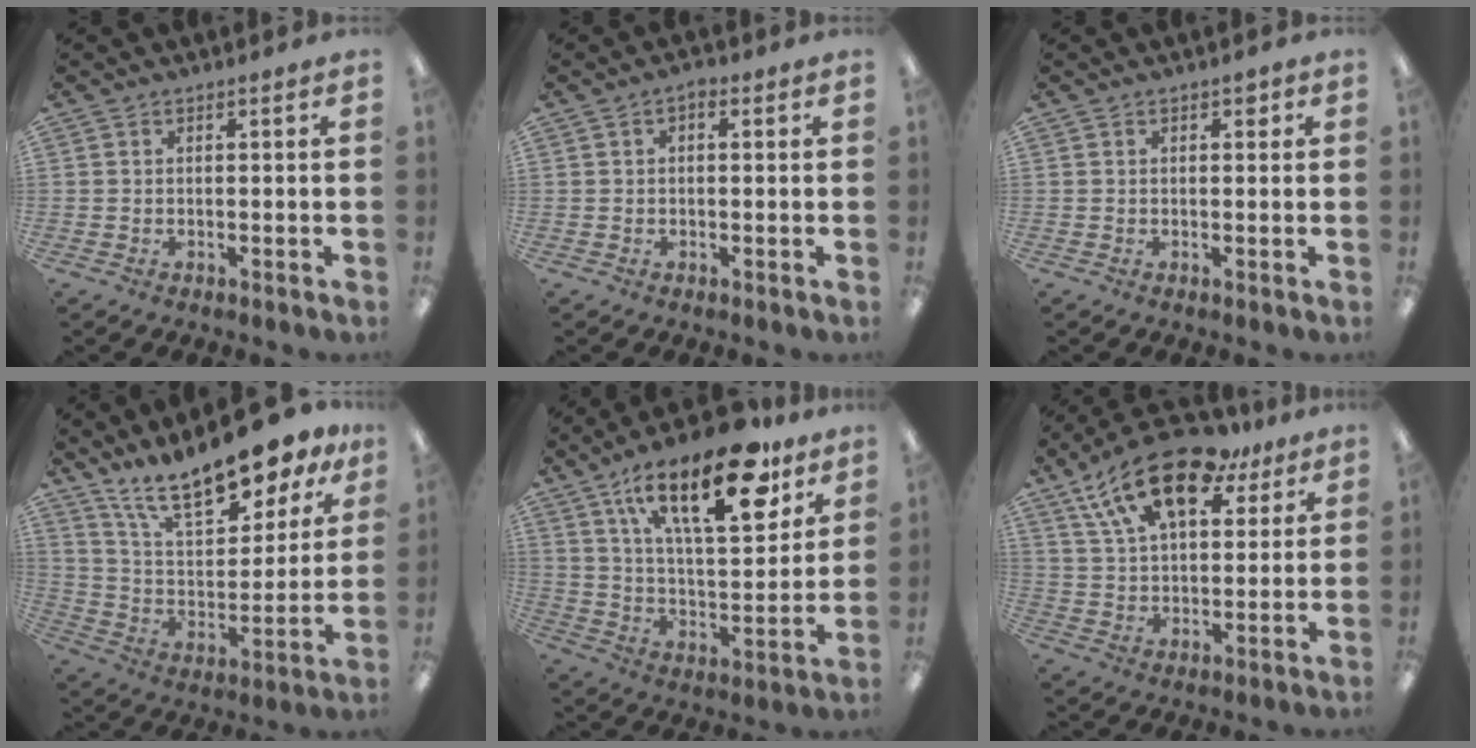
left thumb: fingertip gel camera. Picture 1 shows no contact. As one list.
[{"total": 1.9, "force": [0.1, 1.1, 1.6], "torque": [-0.022, 0.003, 0.000]}, {"total": 1.4, "force": [0.6, 0.9, 0.9], "torque": [-0.010, 0.000, 0.009]}, {"total": 19.3, "force": [15.4, 6.3, 9.7], "torque": [-0.176, -0.101, 0.269]}, {"total": 24.8, "force": [14.6, 9.7, 17.5], "torque": [-0.269, -0.072, 0.240]}, {"total": 19.2, "force": [11.7, 9.6, 11.9], "torque": [-0.204, -0.046, 0.206]}]